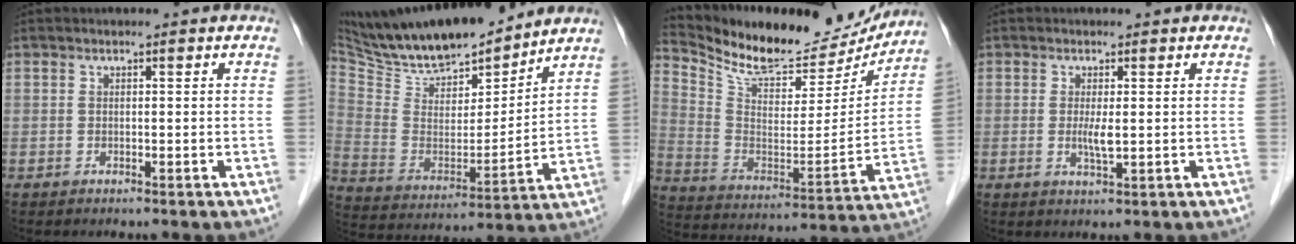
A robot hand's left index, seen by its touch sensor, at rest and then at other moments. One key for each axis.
{"total": 18.4, "fx": 16.7, "fy": 3.6, "fz": 6.8, "tx": -0.128, "ty": -0.010, "tz": 0.297}
{"total": 21.4, "fx": 19.6, "fy": 5.9, "fz": 6.2, "tx": -0.114, "ty": -0.022, "tz": 0.302}
{"total": 2.3, "fx": 0.1, "fy": 0.3, "fz": 2.3, "tx": -0.048, "ty": -0.006, "tz": 0.003}